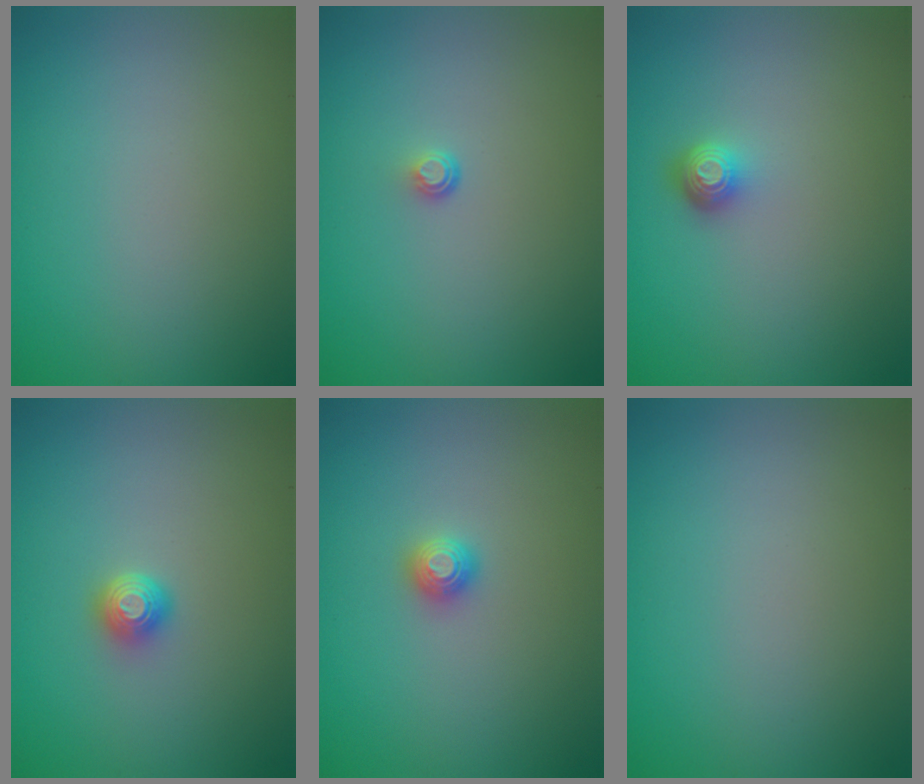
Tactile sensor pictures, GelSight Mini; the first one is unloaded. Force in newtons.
{"total": 0.7, "press": 0.4, "slide": 0.6}
{"total": 1.7, "press": 1.3, "slide": 1.1}
{"total": 1.6, "press": 1.3, "slide": 0.9}
{"total": 1.2, "press": 1.2, "slide": 0.1}
{"total": 0.0}